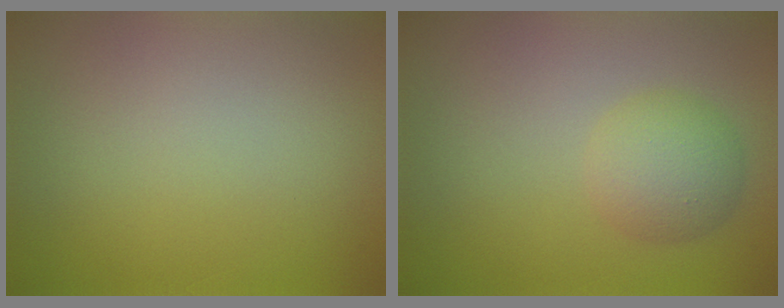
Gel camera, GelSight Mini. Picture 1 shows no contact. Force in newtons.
{"total": 3.3, "press": 3.3, "slide": 0.1}